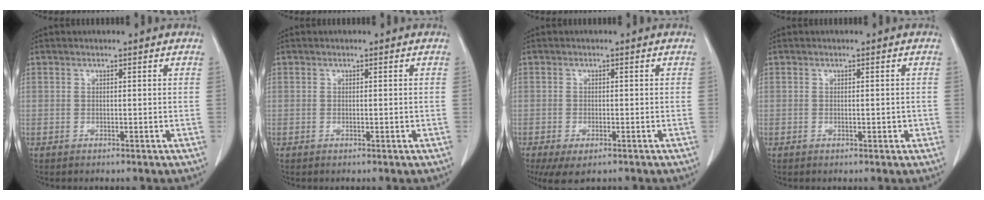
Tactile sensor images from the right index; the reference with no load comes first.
{"total": 0.0}
{"total": 5.1, "force": [-3.2, 1.9, 3.4], "torque": [-0.058, -0.013, -0.050]}
{"total": 1.1, "force": [-0.2, 0.5, 1.0], "torque": [-0.016, 0.000, 0.002]}